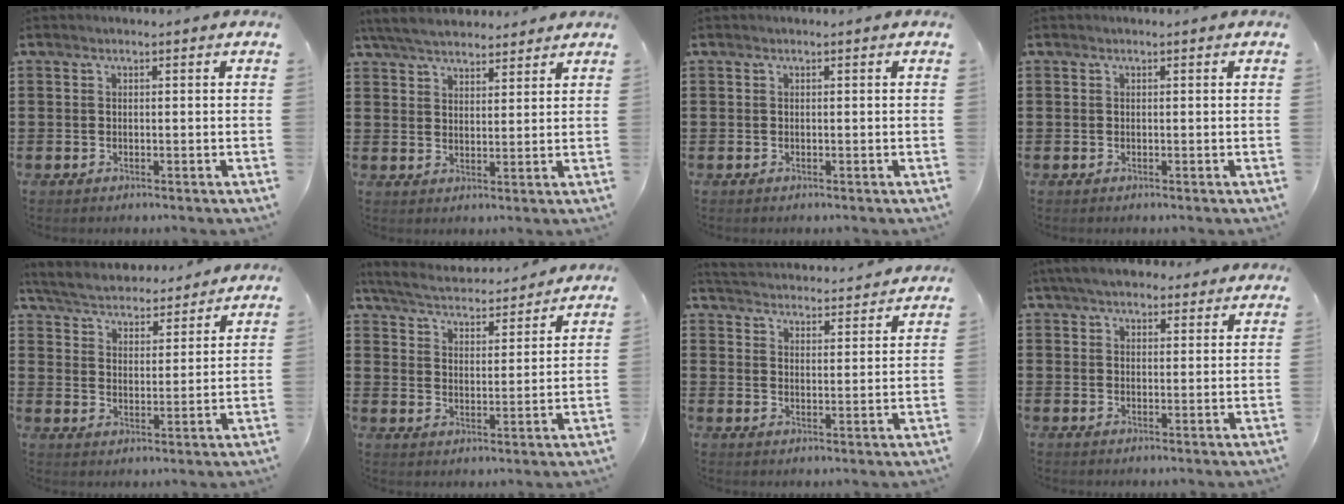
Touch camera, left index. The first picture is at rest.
{"total": 5.3, "force": [4.8, 1.3, 1.7], "torque": [-0.048, -0.007, 0.092]}
{"total": 0.0}
{"total": 0.0}
{"total": 4.8, "force": [4.7, 0.4, 0.4], "torque": [-0.034, -0.030, 0.080]}
{"total": 4.9, "force": [4.8, 0.4, 0.9], "torque": [-0.042, -0.030, 0.080]}
{"total": 3.8, "force": [3.8, -0.3, -0.2], "torque": [-0.014, -0.031, 0.063]}
{"total": 4.7, "force": [4.1, 1.5, 1.7], "torque": [-0.046, -0.002, 0.078]}